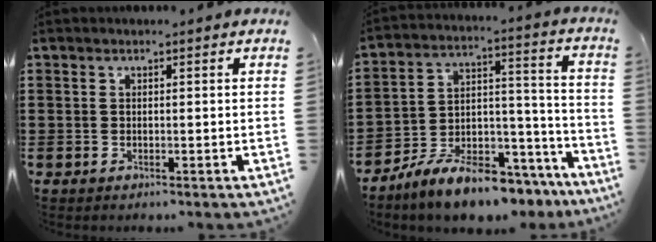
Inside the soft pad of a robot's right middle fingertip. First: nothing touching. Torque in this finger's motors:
{"motor_torque": [2.14, 0.00, 0.57, 0.21]}